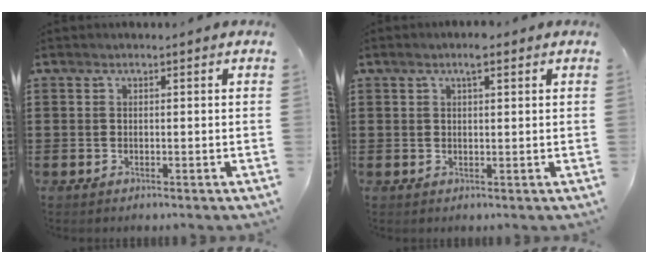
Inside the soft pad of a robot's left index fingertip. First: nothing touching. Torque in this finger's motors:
{"motor_torque": [0.60, -0.49, 0.32, 0.07]}